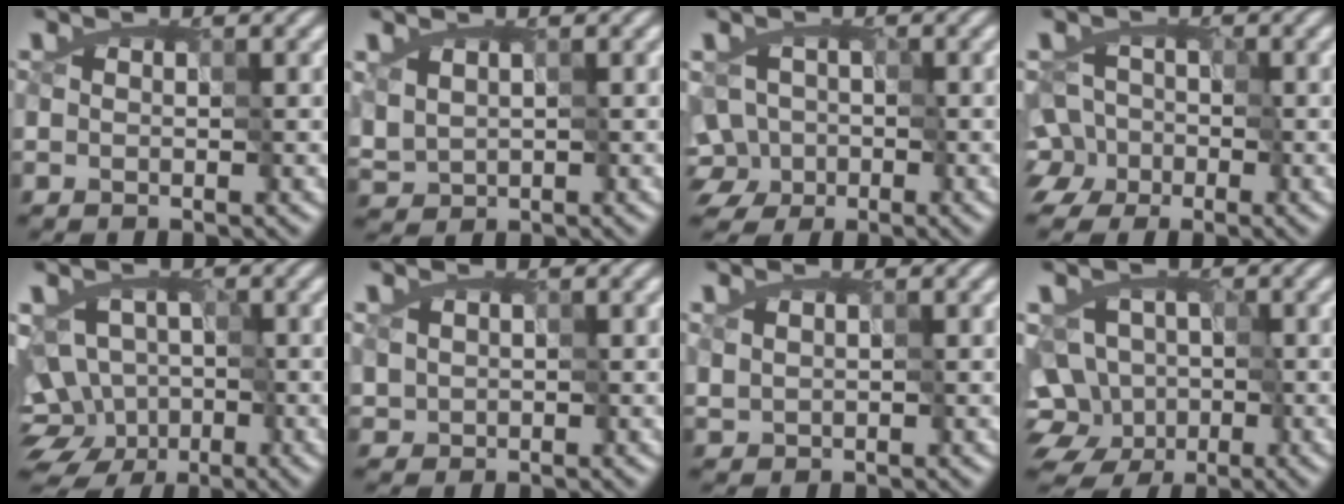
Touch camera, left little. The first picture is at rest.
{"total": 1.7, "force": [0.4, 1.3, 1.0], "torque": [-0.030, -0.002, 0.015]}
{"total": 5.1, "force": [-2.1, 4.3, 1.8], "torque": [-0.020, 0.014, -0.063]}
{"total": 6.4, "force": [-2.8, 5.3, 2.4], "torque": [-0.027, 0.018, -0.081]}
{"total": 9.4, "force": [-4.8, 7.1, 3.9], "torque": [-0.032, 0.004, -0.092]}
{"total": 1.2, "force": [0.2, 1.1, 0.4], "torque": [-0.018, 0.000, 0.014]}
{"total": 1.0, "force": [0.5, 0.8, 0.4], "torque": [-0.019, -0.002, 0.024]}
{"total": 11.0, "force": [-4.5, 8.9, 4.6], "torque": [-0.057, 0.005, -0.097]}